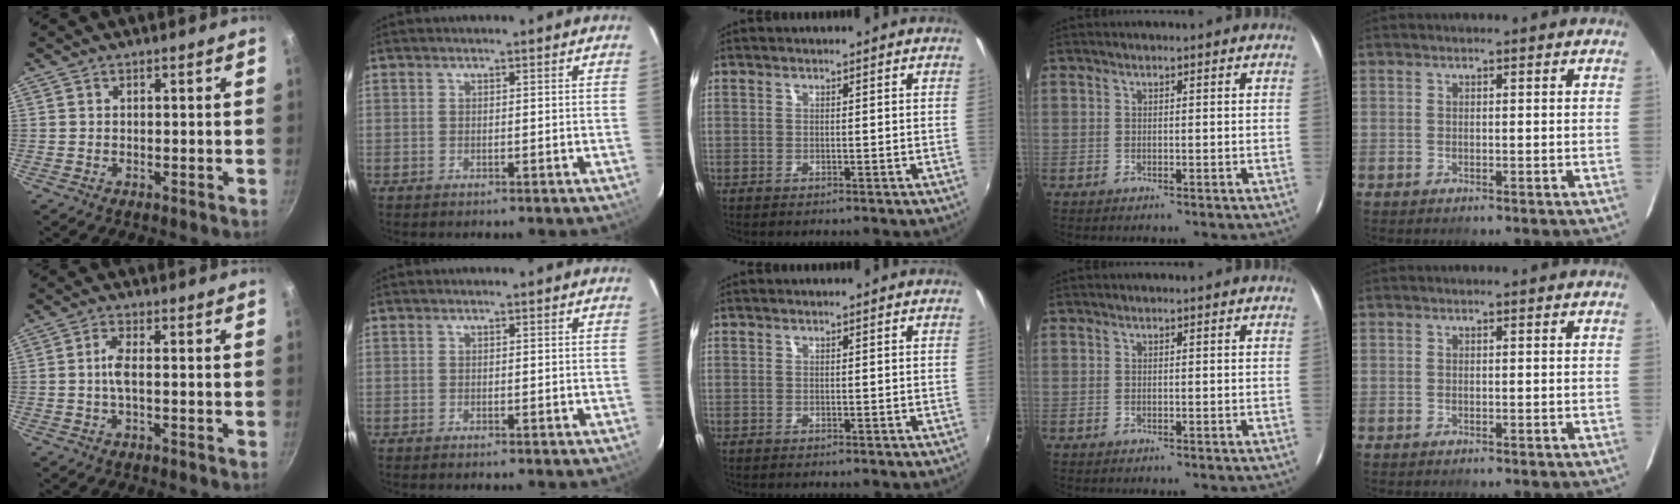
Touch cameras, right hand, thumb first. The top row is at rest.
{"thumb": {"total": 3.4, "force": [-0.2, 0.9, 3.2], "torque": [-0.076, 0.007, -0.010]}}